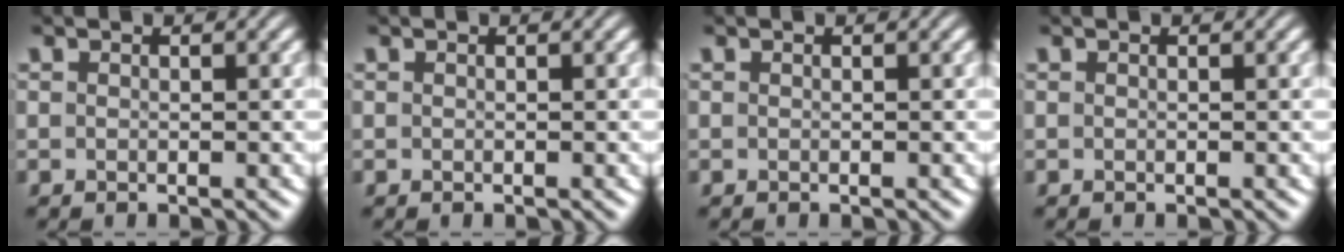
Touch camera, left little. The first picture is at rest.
{"total": 0.0}
{"total": 0.0}
{"total": 0.0}